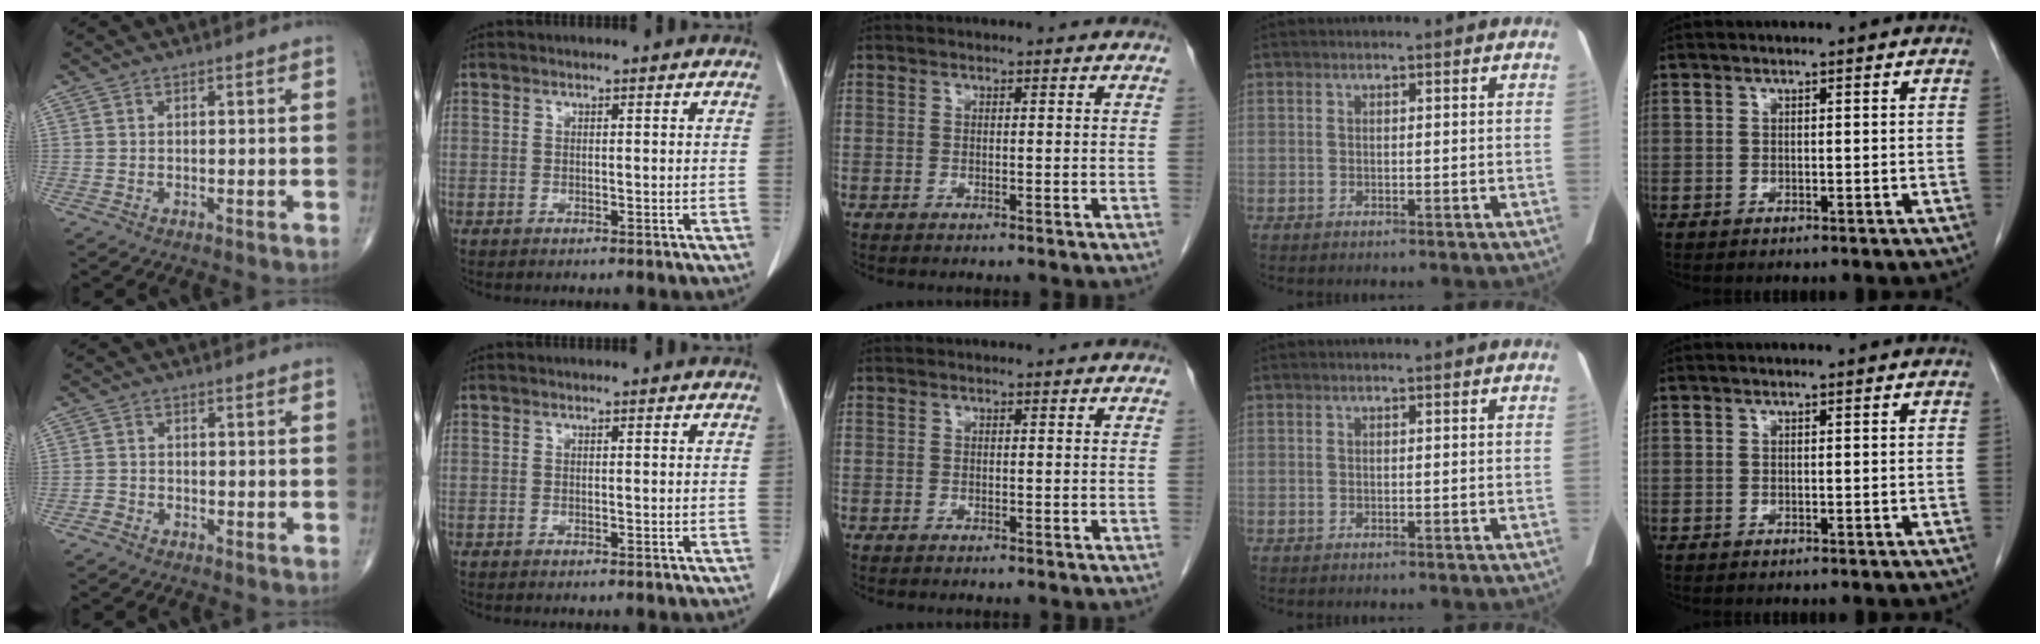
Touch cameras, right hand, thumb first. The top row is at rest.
{"thumb": {"total": 1.3, "force": [-1.0, 0.9, 0.1], "torque": [-0.003, 0.002, -0.026]}}